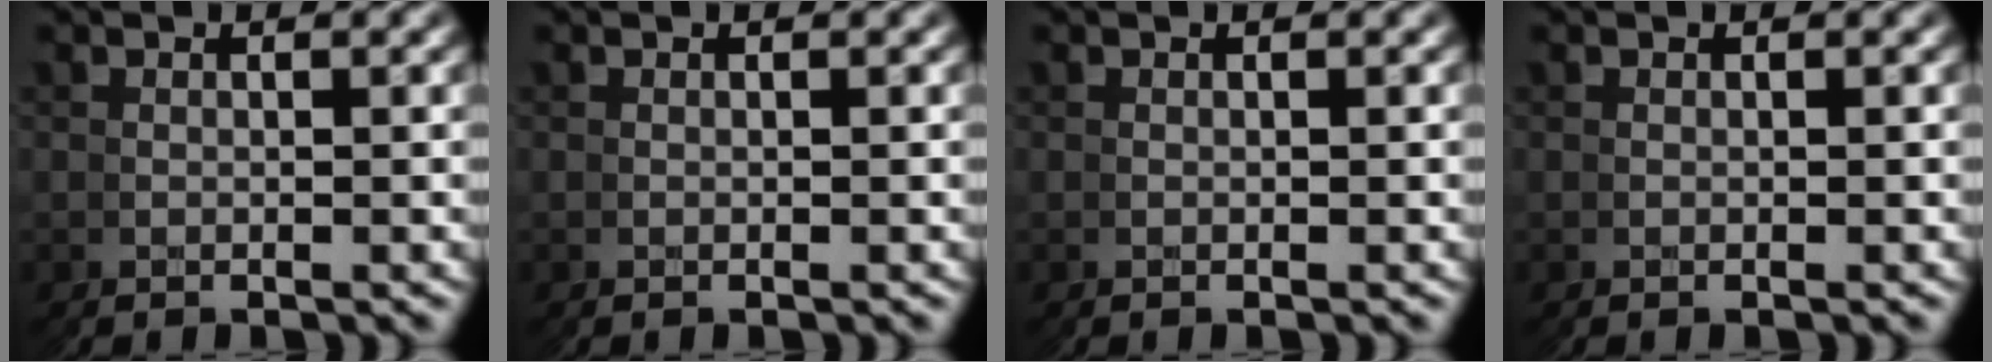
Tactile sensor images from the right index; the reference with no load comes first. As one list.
[{"total": 1.7, "force": [0.1, -1.6, -0.5], "torque": [0.018, -0.004, 0.009]}, {"total": 0.0}, {"total": 0.0}]